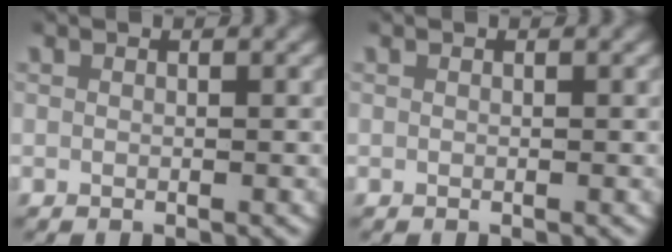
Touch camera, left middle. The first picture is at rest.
{"total": 0.0}